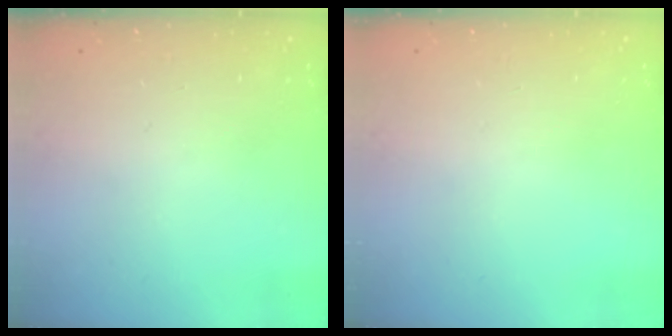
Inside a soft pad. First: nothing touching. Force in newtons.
{"total": 0.0}